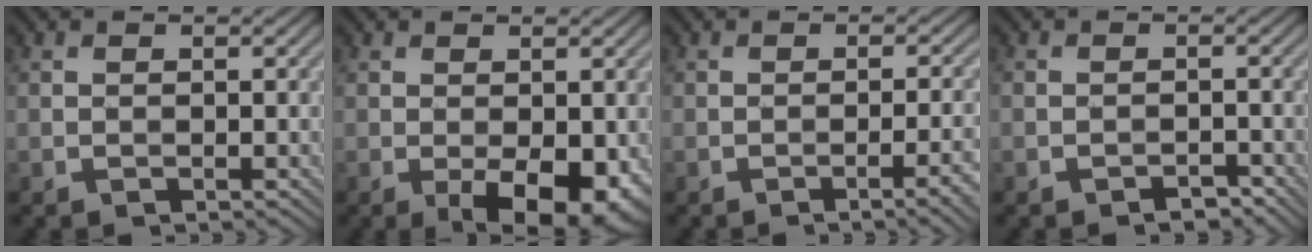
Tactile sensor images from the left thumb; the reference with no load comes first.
{"total": 6.9, "force": [-2.1, 3.2, 5.7], "torque": [-0.092, -0.018, -0.022]}
{"total": 4.7, "force": [-1.9, 1.0, 4.2], "torque": [-0.053, 0.008, -0.028]}
{"total": 1.6, "force": [-1.4, 0.6, 0.5], "torque": [-0.004, 0.004, -0.023]}